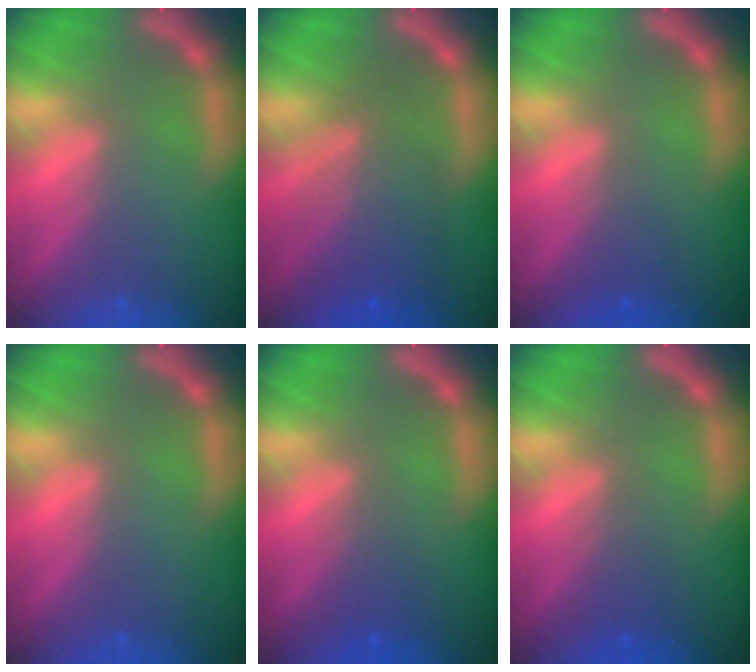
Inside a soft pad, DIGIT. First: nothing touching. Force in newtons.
{"total": 6.6}
{"total": 1.5}
{"total": 0.0}
{"total": 2.0}
{"total": 2.0}